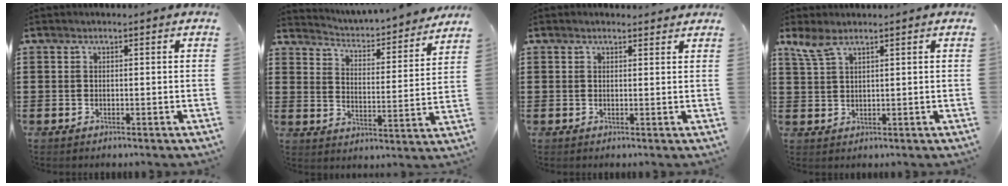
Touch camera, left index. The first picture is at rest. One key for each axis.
{"total": 3.1, "fx": 3.0, "fy": -0.3, "fz": 0.3, "tx": -0.027, "ty": -0.035, "tz": 0.041}
{"total": 1.0, "fx": 1.0, "fy": 0.1, "fz": 0.2, "tx": -0.005, "ty": 0.001, "tz": 0.019}
{"total": 3.7, "fx": 2.4, "fy": 0.9, "fz": 2.6, "tx": -0.059, "ty": 0.001, "tz": 0.044}